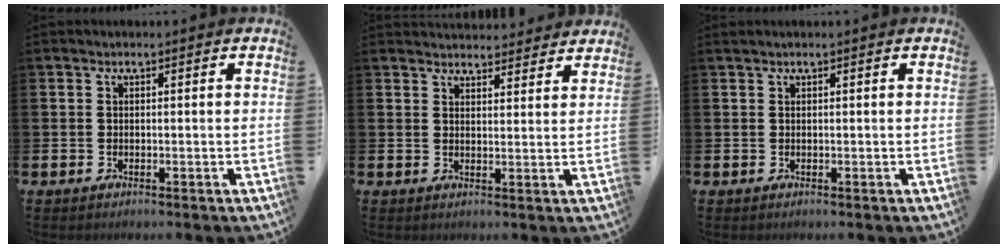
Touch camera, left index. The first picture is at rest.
{"total": 3.7, "force": [3.6, 0.7, -0.2], "torque": [0.005, -0.023, 0.065]}
{"total": 0.0}